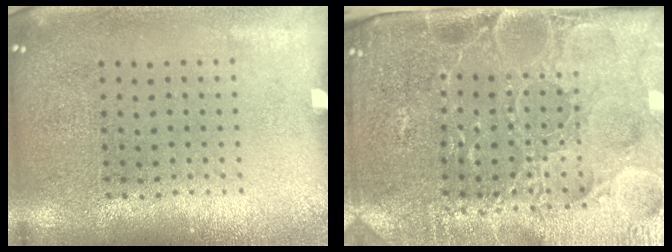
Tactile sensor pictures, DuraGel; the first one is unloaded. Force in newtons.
{"total": 5.0, "press": 4.2, "slide": 2.6}